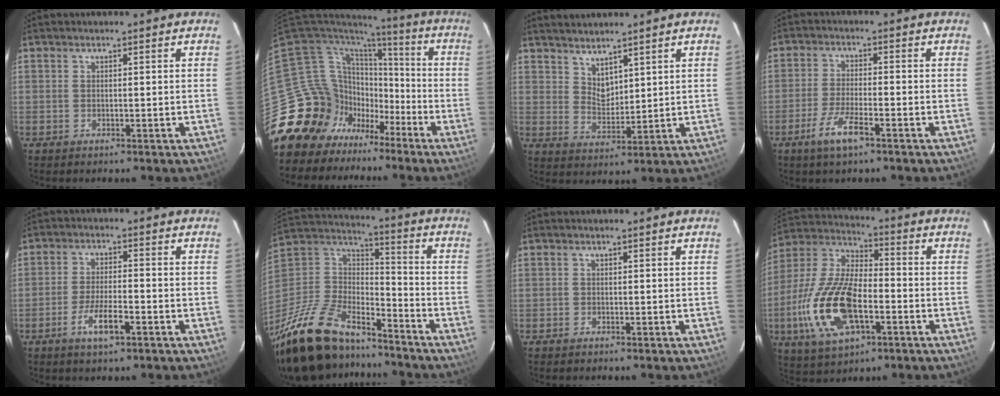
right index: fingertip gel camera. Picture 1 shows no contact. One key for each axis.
{"total": 18.0, "fx": -9.3, "fy": 15.1, "fz": 2.8, "tx": -0.093, "ty": 0.047, "tz": -0.154}
{"total": 5.7, "fx": 5.0, "fy": 1.6, "fz": 2.3, "tx": -0.034, "ty": -0.004, "tz": 0.096}
{"total": 6.3, "fx": -3.9, "fy": 1.2, "fz": 4.9, "tx": -0.111, "ty": -0.008, "tz": -0.075}
{"total": 6.3, "fx": -3.5, "fy": 1.4, "fz": 5.1, "tx": -0.107, "ty": -0.006, "tz": -0.063}
{"total": 28.0, "fx": -20.8, "fy": 11.4, "fz": 14.8, "tx": -0.308, "ty": -0.007, "tz": -0.347}
{"total": 0.5, "fx": -0.4, "fy": 0.3, "fz": 0.0, "tx": 0.001, "ty": 0.002, "tz": -0.009}
{"total": 19.5, "fx": -5.9, "fy": 8.9, "fz": 16.2, "tx": -0.355, "ty": -0.009, "tz": -0.109}